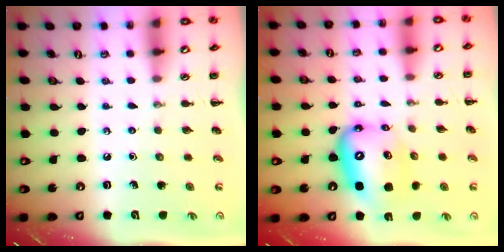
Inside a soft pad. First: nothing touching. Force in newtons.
{"total": 12.4, "press": 11.9, "slide": 3.3}